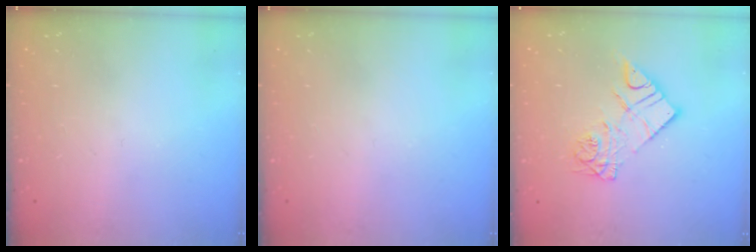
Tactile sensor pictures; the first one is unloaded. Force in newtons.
{"total": 0.0}
{"total": 10.8, "press": 10.8, "slide": 0.8}